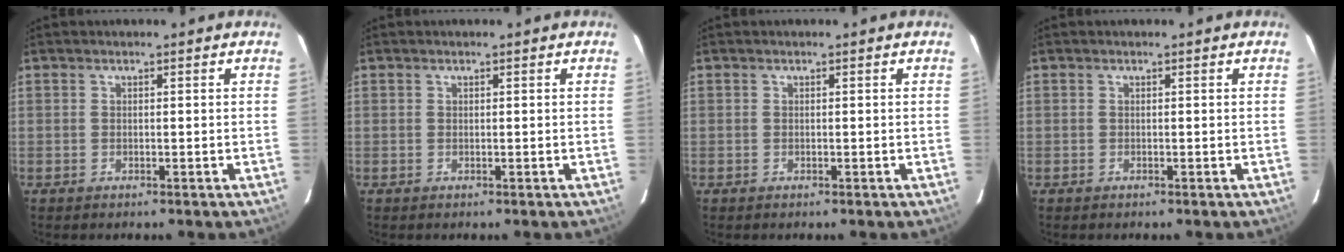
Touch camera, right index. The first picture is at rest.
{"total": 0.0}
{"total": 0.0}
{"total": 0.0}